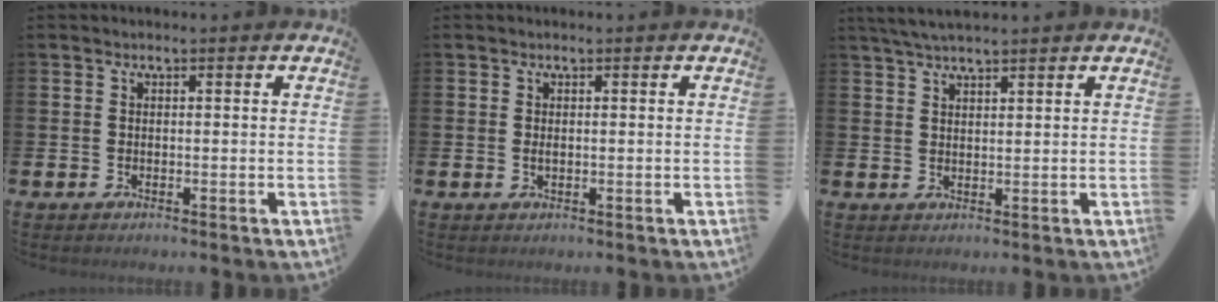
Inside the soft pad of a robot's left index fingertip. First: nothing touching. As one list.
[{"total": 0.6, "force": [0.1, 0.3, 0.5], "torque": [-0.010, 0.002, 0.001]}, {"total": 3.4, "force": [3.1, 0.4, 1.4], "torque": [-0.030, -0.004, 0.057]}]